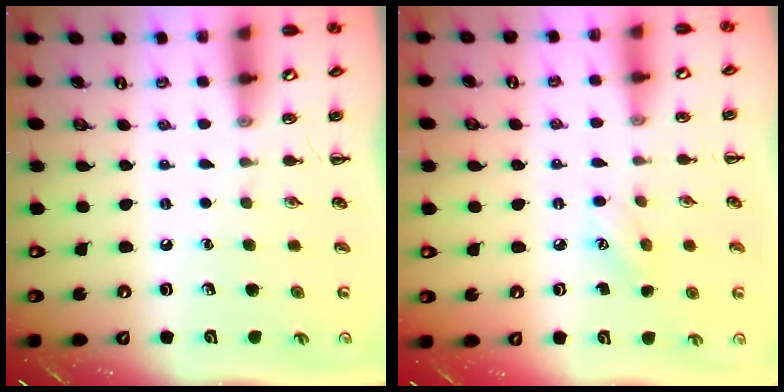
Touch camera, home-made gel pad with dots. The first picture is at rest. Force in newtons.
{"total": 5.1, "press": 4.9, "slide": 1.4}